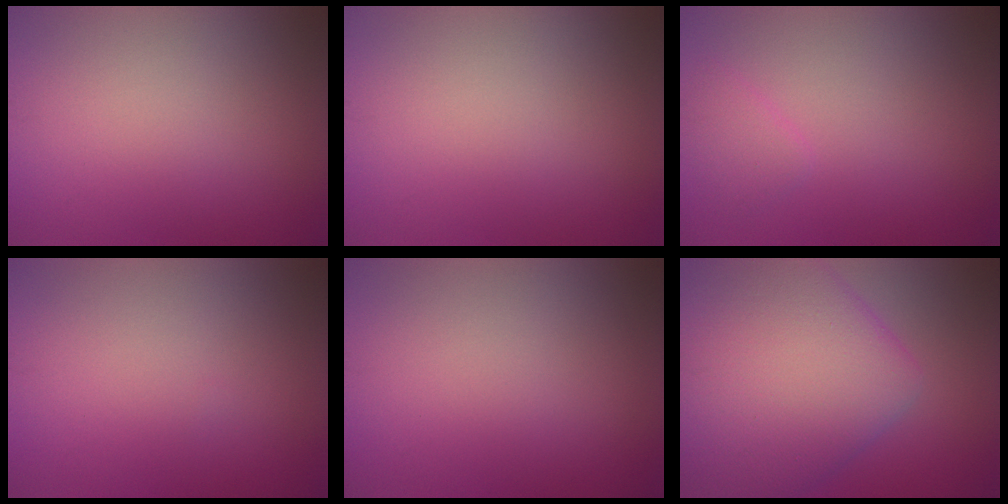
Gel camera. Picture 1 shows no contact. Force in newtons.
{"total": 0.0}
{"total": 1.3, "press": 1.2, "slide": 0.2}
{"total": 0.0}
{"total": 0.0}
{"total": 11.1, "press": 11.1, "slide": 0.4}